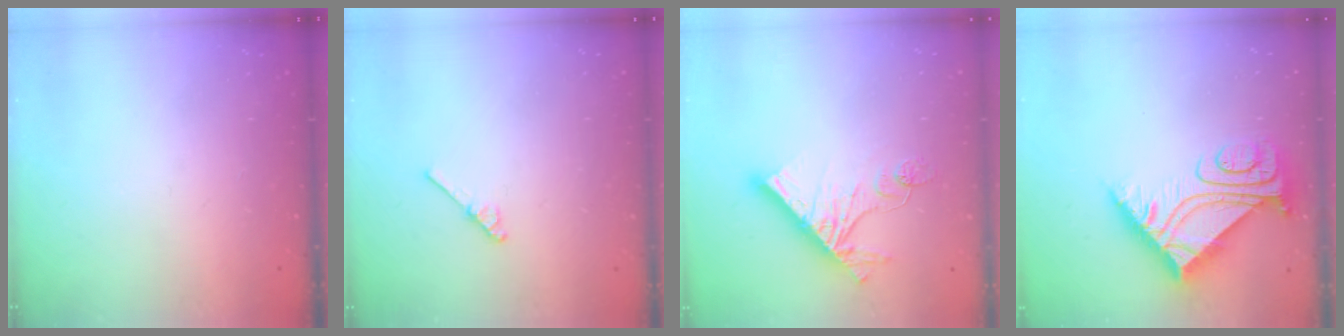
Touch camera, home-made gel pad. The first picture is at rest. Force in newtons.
{"total": 3.0, "press": 2.9, "slide": 0.5}
{"total": 12.9, "press": 12.9, "slide": 1.0}
{"total": 10.2, "press": 10.1, "slide": 0.8}